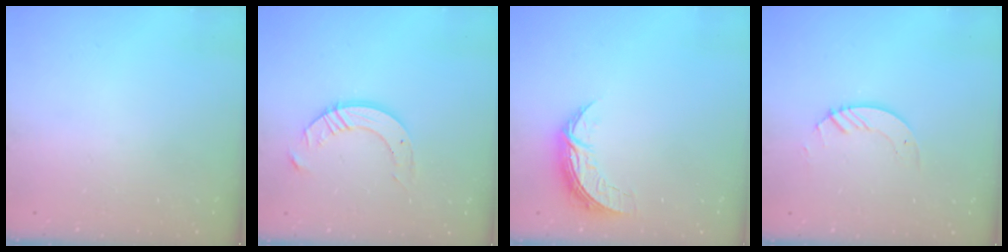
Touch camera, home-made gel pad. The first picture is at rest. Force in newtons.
{"total": 9.2, "press": 9.1, "slide": 0.8}
{"total": 7.2, "press": 7.2, "slide": 0.2}
{"total": 2.9, "press": 2.9, "slide": 0.3}